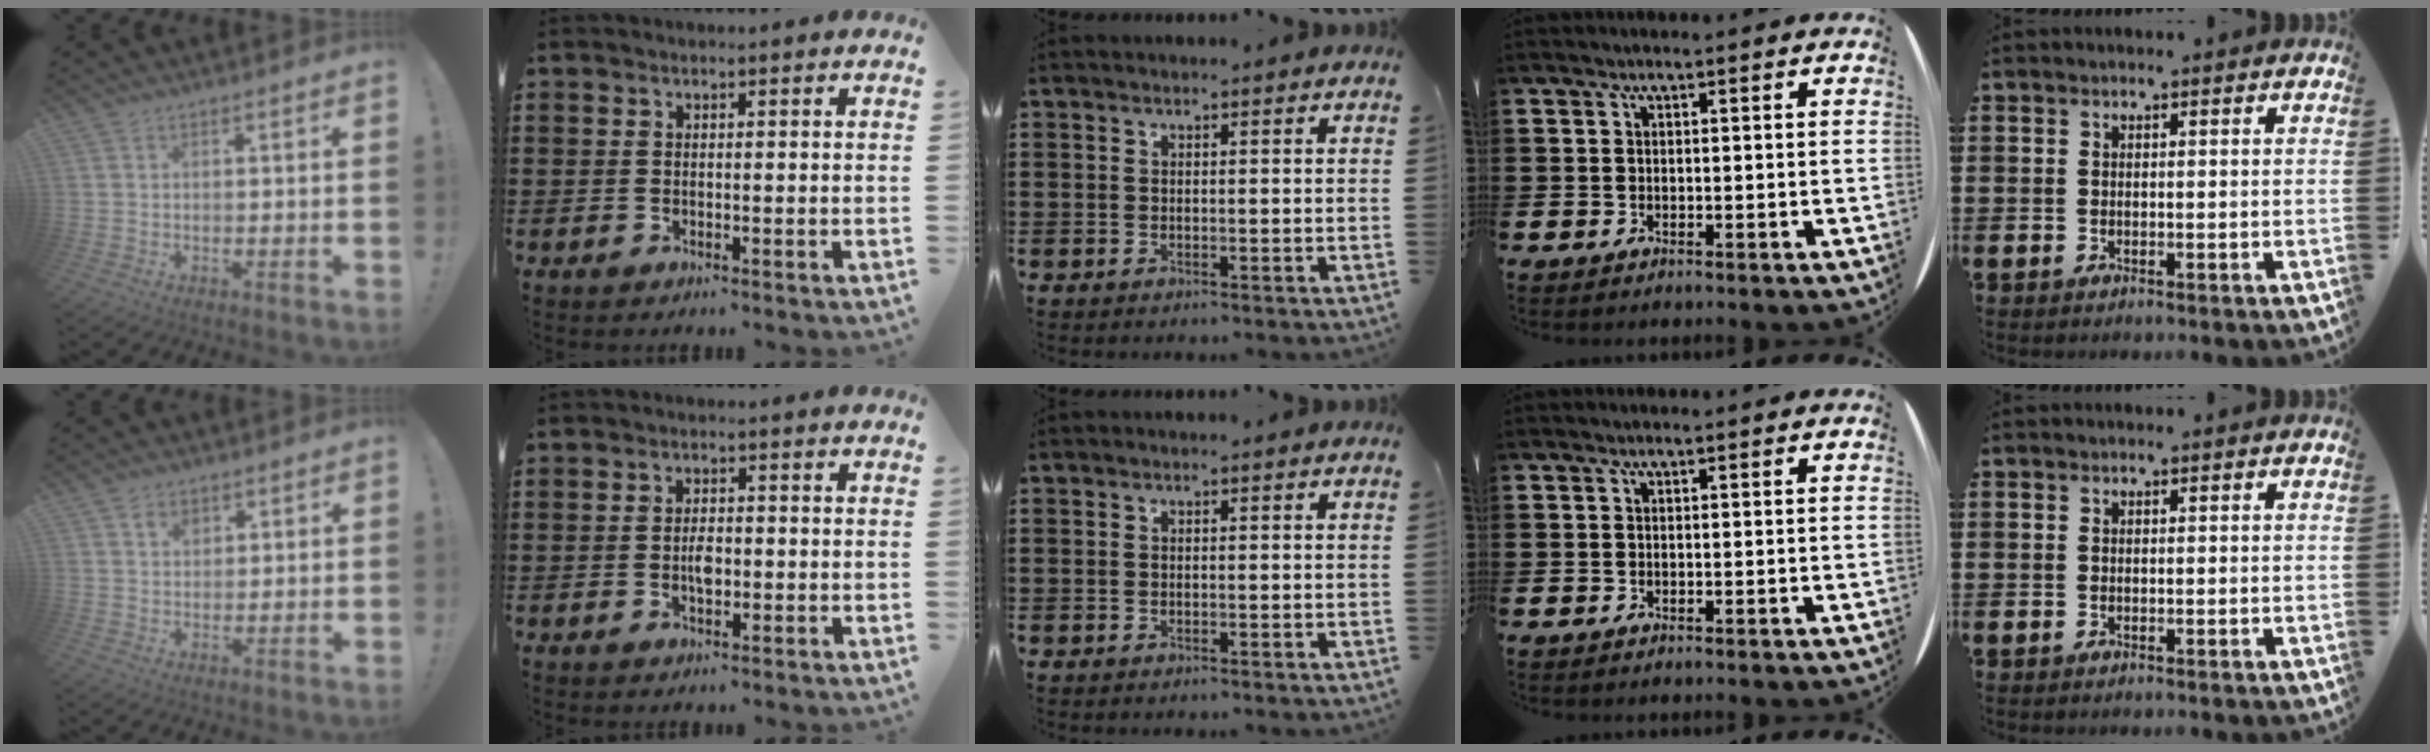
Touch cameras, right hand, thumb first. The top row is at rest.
{"thumb": {"total": 3.2, "force": [1.7, 2.3, 1.5], "torque": [-0.017, -0.006, 0.027]}, "index": {"total": 2.9, "force": [-0.5, 1.3, 2.6], "torque": [-0.048, 0.002, -0.008]}}